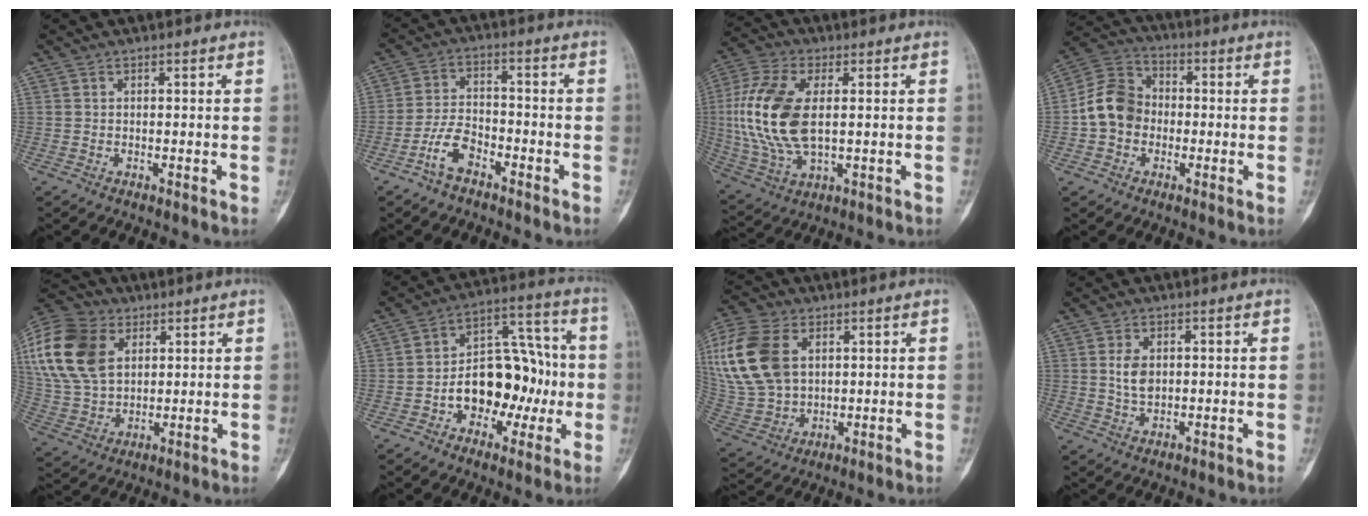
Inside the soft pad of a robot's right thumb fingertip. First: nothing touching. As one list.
[{"total": 6.7, "force": [-4.2, 3.5, 3.9], "torque": [-0.076, 0.032, -0.081]}, {"total": 17.1, "force": [1.0, 9.0, 14.4], "torque": [-0.323, -0.002, 0.023]}, {"total": 10.0, "force": [-1.2, 8.3, 5.4], "torque": [-0.087, 0.032, -0.037]}, {"total": 19.4, "force": [6.1, 13.4, 12.6], "torque": [-0.258, -0.004, 0.114]}, {"total": 16.1, "force": [-2.9, 10.7, 11.6], "torque": [-0.127, 0.052, -0.044]}, {"total": 21.0, "force": [5.6, 14.4, 14.2], "torque": [-0.324, 0.000, 0.114]}, {"total": 4.2, "force": [0.5, 2.7, 3.2], "torque": [-0.057, -0.004, 0.012]}]